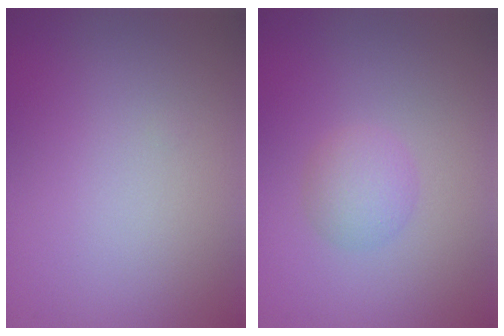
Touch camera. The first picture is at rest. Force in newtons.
{"total": 2.2, "press": 2.2, "slide": 0.1}